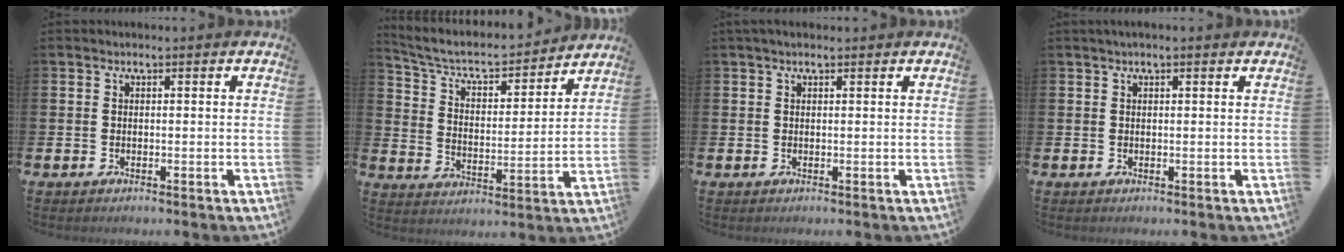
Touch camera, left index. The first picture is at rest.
{"total": 6.2, "force": [5.5, 2.0, 2.1], "torque": [-0.072, -0.042, 0.087]}
{"total": 1.1, "force": [0.8, 0.3, 0.6], "torque": [-0.009, 0.002, 0.013]}
{"total": 0.9, "force": [0.7, 0.2, 0.6], "torque": [-0.006, 0.003, 0.010]}